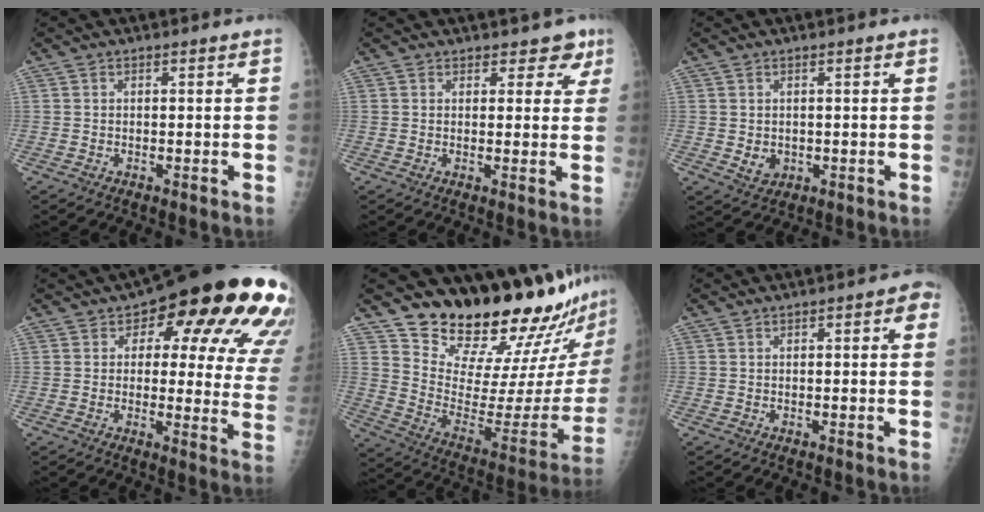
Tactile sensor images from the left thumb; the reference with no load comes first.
{"total": 4.2, "force": [3.1, 2.7, 1.0], "torque": [0.025, -0.016, 0.027]}
{"total": 2.7, "force": [0.0, 2.3, 1.4], "torque": [-0.015, -0.003, 0.011]}
{"total": 24.1, "force": [11.0, 10.4, 18.8], "torque": [-0.183, -0.016, 0.125]}
{"total": 25.3, "force": [23.1, 4.5, 9.2], "torque": [-0.098, -0.210, 0.327]}
{"total": 3.2, "force": [0.9, 1.3, 2.8], "torque": [-0.024, 0.009, 0.005]}